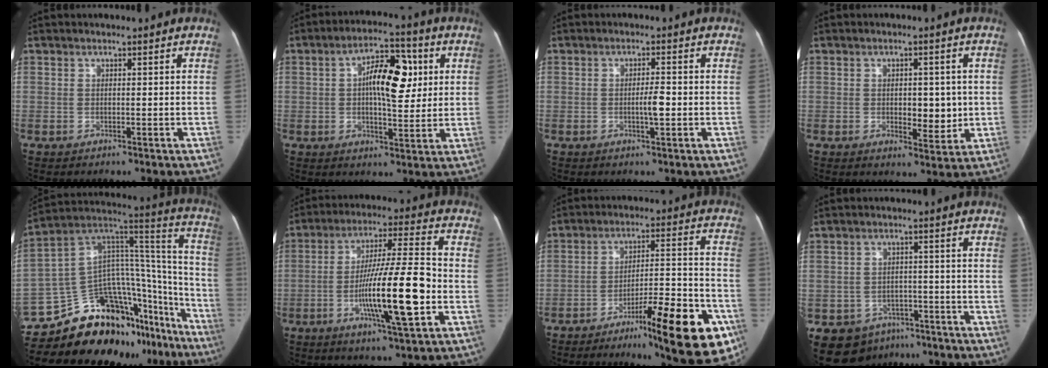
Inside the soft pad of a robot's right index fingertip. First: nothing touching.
{"total": 8.7, "force": [1.9, 4.0, 7.5], "torque": [-0.114, 0.020, 0.031]}
{"total": 2.8, "force": [-0.6, 0.3, 2.7], "torque": [-0.049, -0.001, -0.009]}
{"total": 5.9, "force": [-0.1, 2.9, 5.2], "torque": [-0.064, -0.008, 0.004]}
{"total": 28.5, "force": [-23.2, 12.2, 11.2], "torque": [-0.095, 0.084, -0.329]}
{"total": 15.8, "force": [-4.1, 1.0, 15.3], "torque": [-0.263, -0.004, -0.069]}
{"total": 20.2, "force": [-11.2, 2.9, 16.6], "torque": [-0.182, 0.019, -0.164]}
{"total": 10.6, "force": [-6.3, 8.2, 2.5], "torque": [-0.049, 0.017, -0.078]}